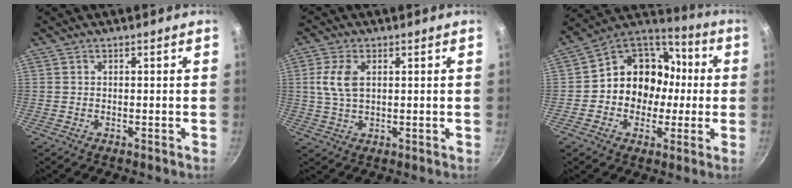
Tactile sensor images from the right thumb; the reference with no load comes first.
{"total": 5.9, "force": [1.4, 3.3, 4.7], "torque": [-0.097, 0.002, 0.027]}
{"total": 15.8, "force": [-0.9, 13.5, 8.0], "torque": [-0.078, 0.047, -0.026]}